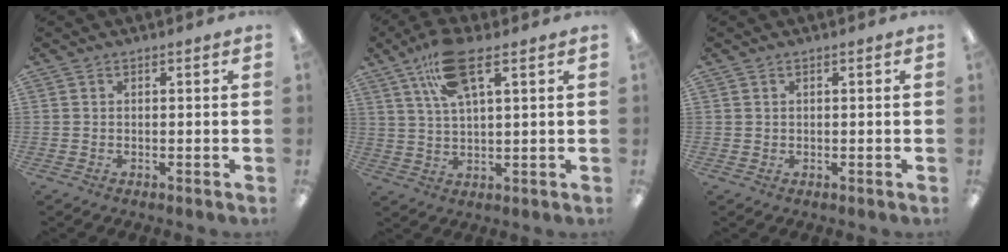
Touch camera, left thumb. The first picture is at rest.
{"total": 12.3, "force": [6.8, 4.3, 9.3], "torque": [-0.181, 0.002, 0.123]}
{"total": 0.8, "force": [0.4, 0.6, 0.2], "torque": [-0.004, 0.004, 0.008]}